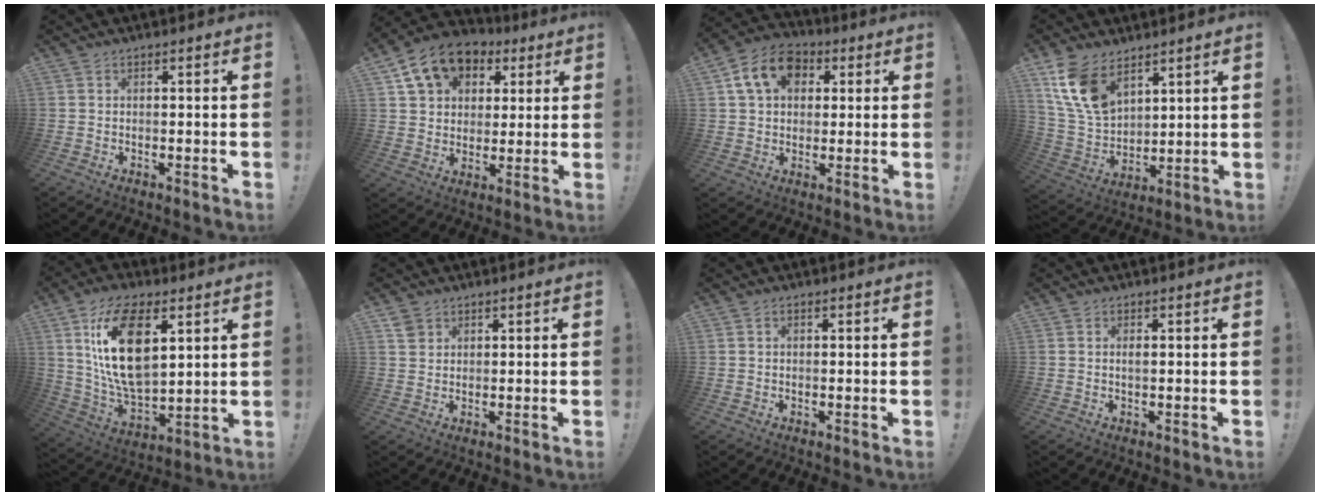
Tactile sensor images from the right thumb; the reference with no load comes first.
{"total": 13.5, "force": [7.2, 9.8, 5.9], "torque": [-0.090, -0.033, 0.137]}
{"total": 13.3, "force": [4.8, 10.0, 7.3], "torque": [-0.110, -0.005, 0.093]}
{"total": 14.2, "force": [8.6, 8.5, 7.6], "torque": [-0.171, -0.042, 0.169]}
{"total": 20.4, "force": [7.5, 10.8, 15.6], "torque": [-0.315, -0.027, 0.123]}
{"total": 3.0, "force": [1.9, 2.2, 0.8], "torque": [-0.014, -0.006, 0.035]}
{"total": 0.9, "force": [0.2, 0.7, 0.5], "torque": [-0.004, 0.001, 0.002]}
{"total": 0.7, "force": [0.0, 0.1, 0.7], "torque": [-0.011, 0.000, -0.002]}